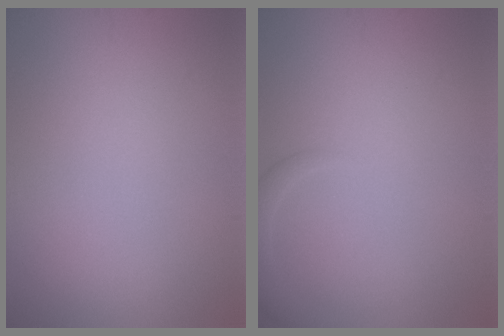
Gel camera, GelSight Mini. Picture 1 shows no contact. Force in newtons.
{"total": 1.5, "press": 1.5, "slide": 0.1}